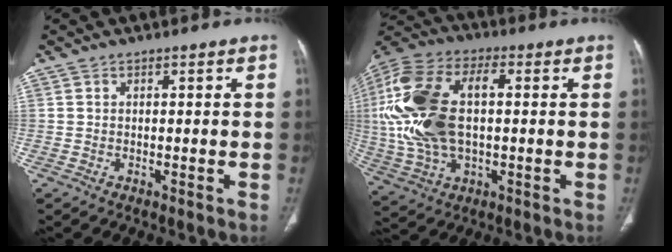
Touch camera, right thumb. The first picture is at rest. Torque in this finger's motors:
{"motor_torque": [2.44, 2.57, 2.06, 0.38, 0.33]}